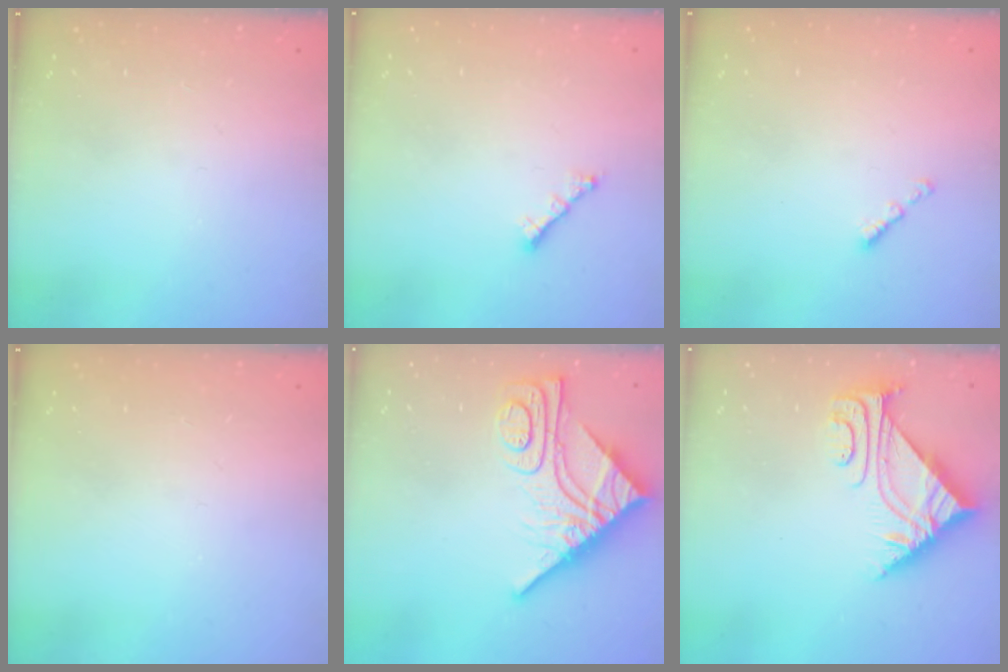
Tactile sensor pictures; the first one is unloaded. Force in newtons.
{"total": 1.5, "press": 1.4, "slide": 0.5}
{"total": 0.7, "press": 0.5, "slide": 0.4}
{"total": 0.0}
{"total": 14.7, "press": 14.6, "slide": 1.7}
{"total": 6.0, "press": 6.0, "slide": 0.8}